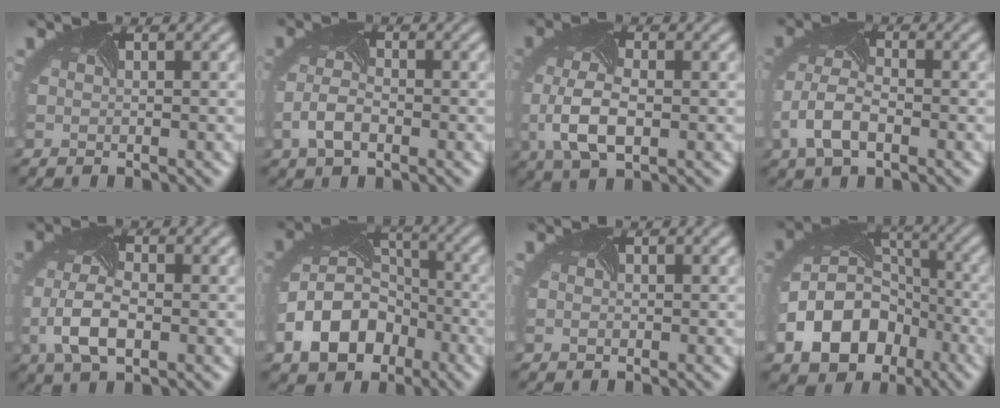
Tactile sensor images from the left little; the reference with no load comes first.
{"total": 2.9, "force": [-1.3, 1.6, 2.0], "torque": [-0.052, -0.005, -0.027]}
{"total": 5.2, "force": [-0.8, 2.8, 4.3], "torque": [-0.105, -0.009, -0.013]}
{"total": 4.7, "force": [-1.9, 2.6, 3.5], "torque": [-0.085, -0.002, -0.042]}
{"total": 4.8, "force": [-1.1, 2.5, 3.9], "torque": [-0.092, -0.007, -0.021]}
{"total": 8.4, "force": [-3.8, 6.0, 4.5], "torque": [-0.089, -0.013, -0.074]}
{"total": 0.5, "force": [0.1, 0.5, 0.2], "torque": [-0.001, -0.003, 0.001]}
{"total": 11.6, "force": [-4.7, 8.8, 6.0], "torque": [-0.121, -0.026, -0.085]}